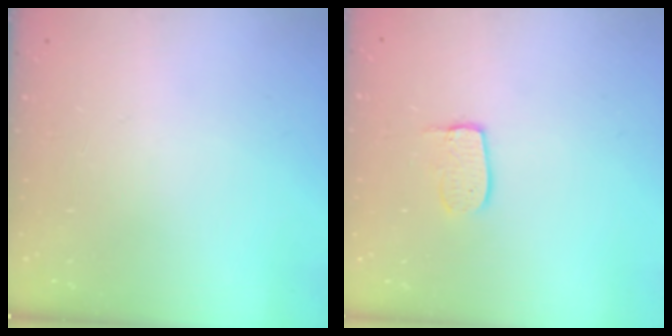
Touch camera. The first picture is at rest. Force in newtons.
{"total": 5.5, "press": 5.5, "slide": 0.4}